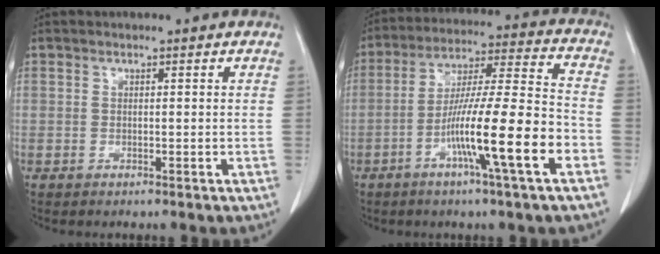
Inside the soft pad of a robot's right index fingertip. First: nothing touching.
{"total": 15.6, "force": [-6.1, -0.4, 14.3], "torque": [-0.249, -0.003, -0.106]}